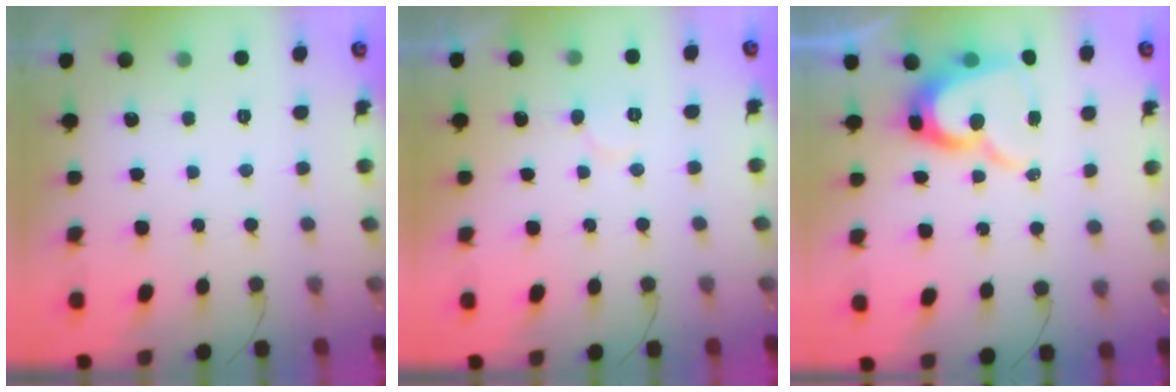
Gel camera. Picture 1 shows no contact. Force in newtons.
{"total": 4.9, "press": 4.9, "slide": 0.5}
{"total": 14.1, "press": 14.0, "slide": 1.5}